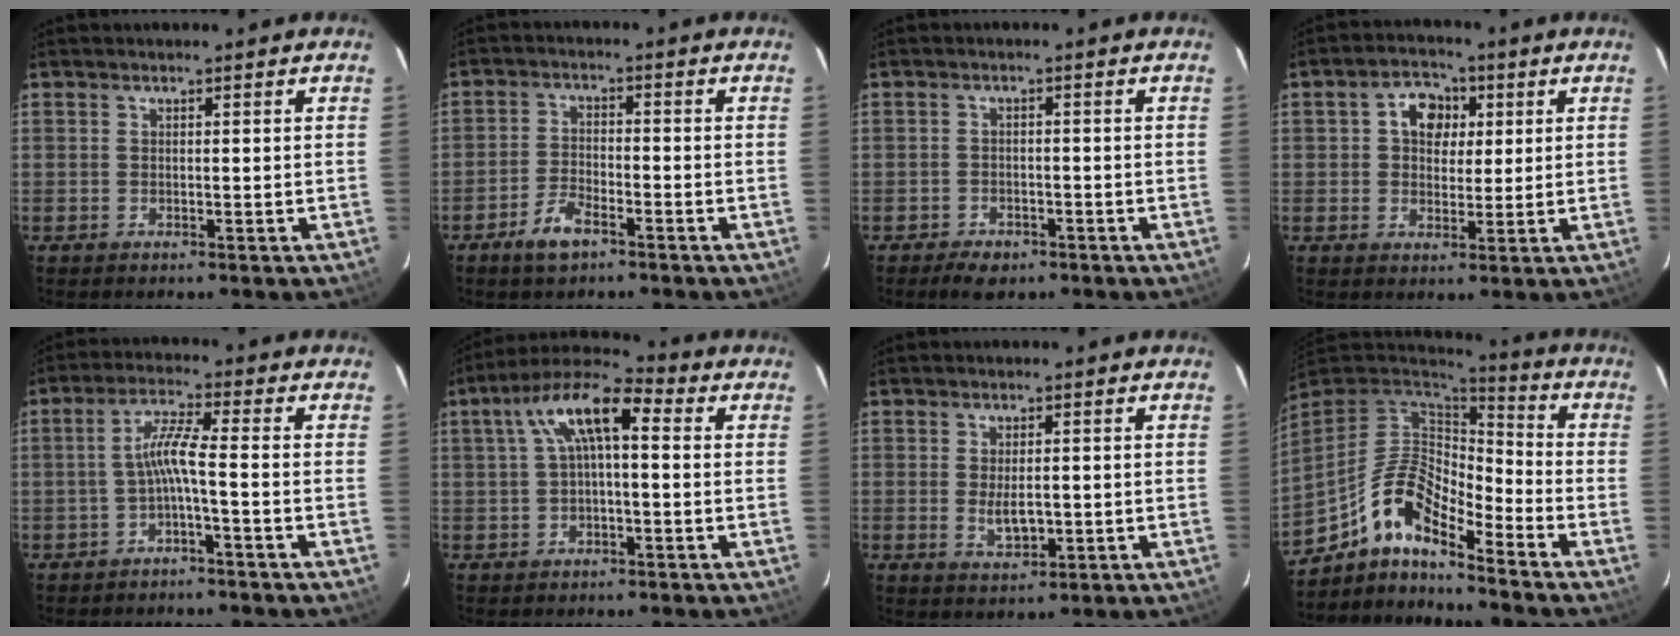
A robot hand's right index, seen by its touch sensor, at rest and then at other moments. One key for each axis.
{"total": 5.4, "fx": -3.7, "fy": 2.1, "fz": 3.3, "tx": -0.081, "ty": 0.001, "tz": -0.070}
{"total": 4.6, "fx": -3.3, "fy": 2.6, "fz": 1.8, "tx": -0.046, "ty": 0.002, "tz": -0.046}
{"total": 6.5, "fx": 1.7, "fy": 5.2, "fz": 3.5, "tx": -0.059, "ty": 0.020, "tz": 0.028}
{"total": 4.6, "fx": -2.0, "fy": -0.4, "fz": 4.2, "tx": -0.097, "ty": 0.011, "tz": -0.036}
{"total": 9.6, "fx": 1.6, "fy": 3.5, "fz": 8.8, "tx": -0.171, "ty": 0.034, "tz": 0.024}
{"total": 4.4, "fx": -0.5, "fy": 2.2, "fz": 3.8, "tx": -0.071, "ty": -0.008, "tz": -0.002}
{"total": 12.4, "fx": -8.5, "fy": 3.8, "fz": 8.1, "tx": -0.155, "ty": 0.010, "tz": -0.171}